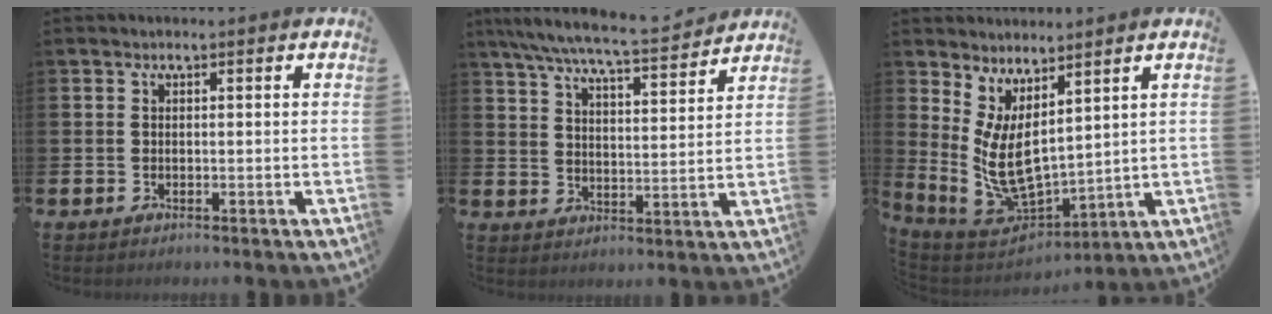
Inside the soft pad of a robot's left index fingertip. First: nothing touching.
{"total": 7.8, "force": [7.3, 0.4, 2.6], "torque": [-0.074, -0.049, 0.127]}
{"total": 7.4, "force": [2.2, 3.6, 6.1], "torque": [-0.153, -0.033, 0.045]}